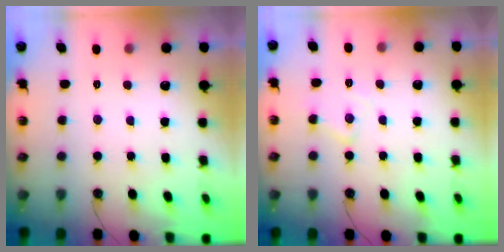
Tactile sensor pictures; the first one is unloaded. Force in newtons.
{"total": 7.7, "press": 7.7, "slide": 0.6}